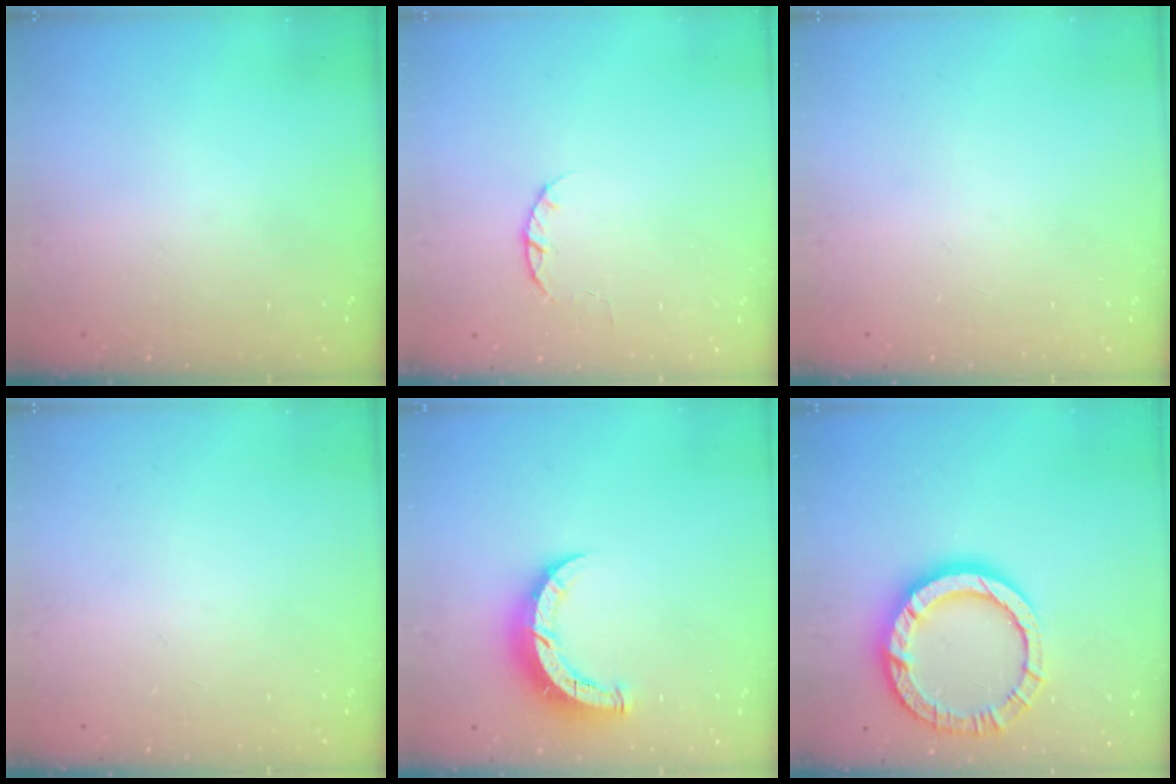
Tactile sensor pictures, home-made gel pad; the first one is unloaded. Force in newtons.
{"total": 2.4, "press": 2.4, "slide": 0.4}
{"total": 0.0}
{"total": 0.0}
{"total": 7.5, "press": 7.5, "slide": 0.6}
{"total": 15.0, "press": 14.9, "slide": 1.9}